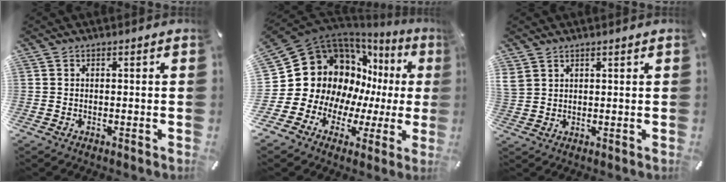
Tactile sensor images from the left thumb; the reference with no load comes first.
{"total": 21.5, "force": [5.9, 17.5, 11.0], "torque": [-0.202, -0.067, 0.141]}
{"total": 2.4, "force": [1.9, 1.4, 0.6], "torque": [-0.015, -0.003, 0.038]}